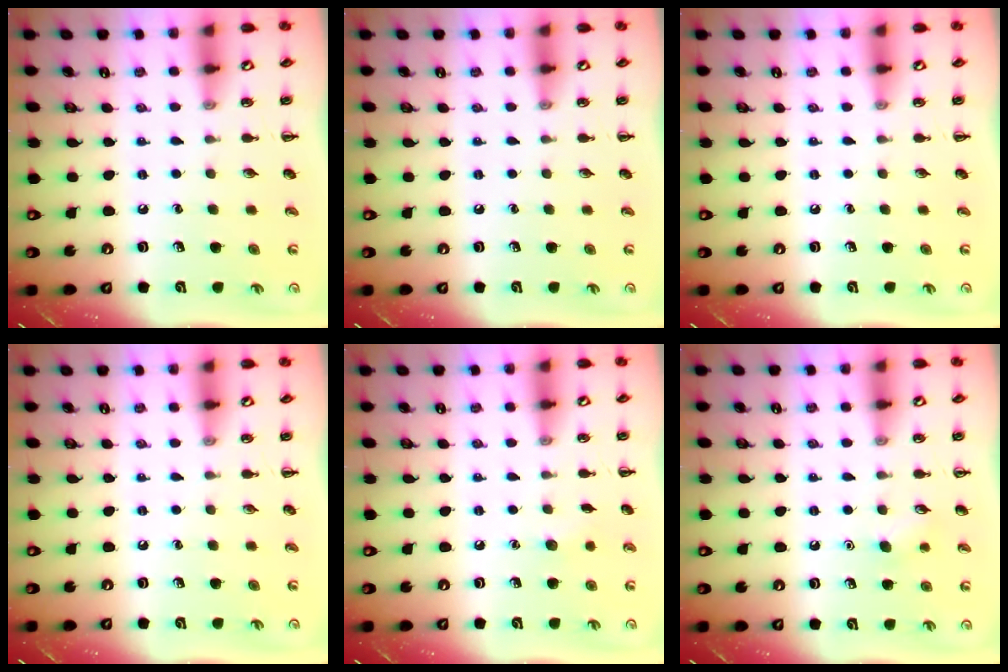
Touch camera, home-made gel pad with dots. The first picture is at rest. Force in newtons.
{"total": 0.0}
{"total": 0.0}
{"total": 0.0}
{"total": 4.3, "press": 4.2, "slide": 1.1}
{"total": 5.1, "press": 4.9, "slide": 1.3}